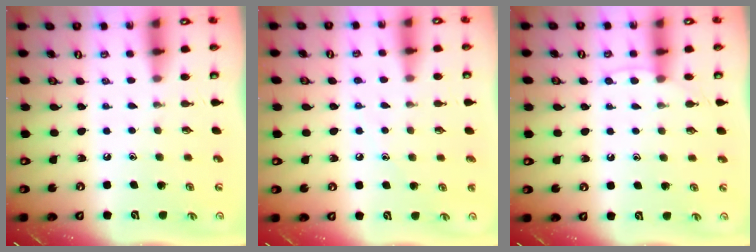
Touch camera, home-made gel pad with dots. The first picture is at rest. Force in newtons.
{"total": 5.8, "press": 5.7, "slide": 0.8}
{"total": 5.6, "press": 5.5, "slide": 0.6}